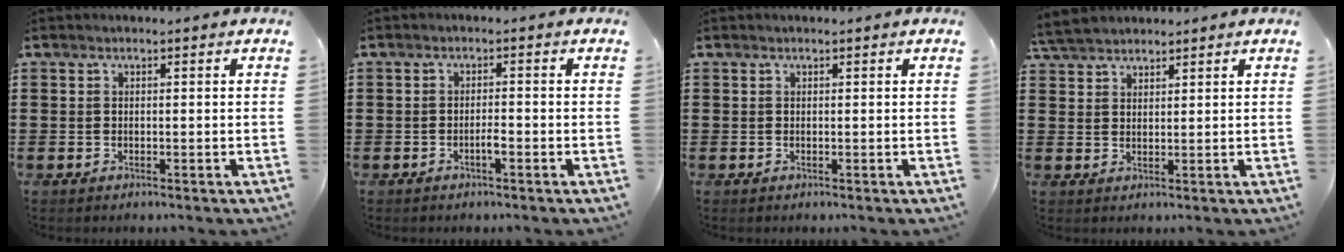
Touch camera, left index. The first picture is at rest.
{"total": 1.7, "force": [-0.9, 0.3, 1.5], "torque": [-0.027, 0.000, -0.015]}
{"total": 0.0}
{"total": 3.8, "force": [3.5, 1.1, 1.0], "torque": [-0.030, 0.001, 0.068]}